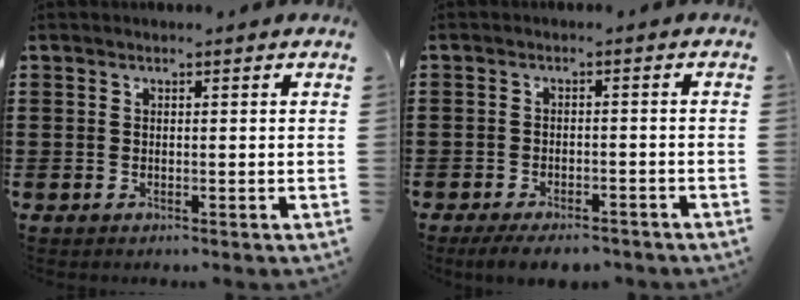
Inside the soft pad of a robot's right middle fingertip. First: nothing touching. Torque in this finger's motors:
{"motor_torque": [0.37, -0.27, 0.41, 0.01]}